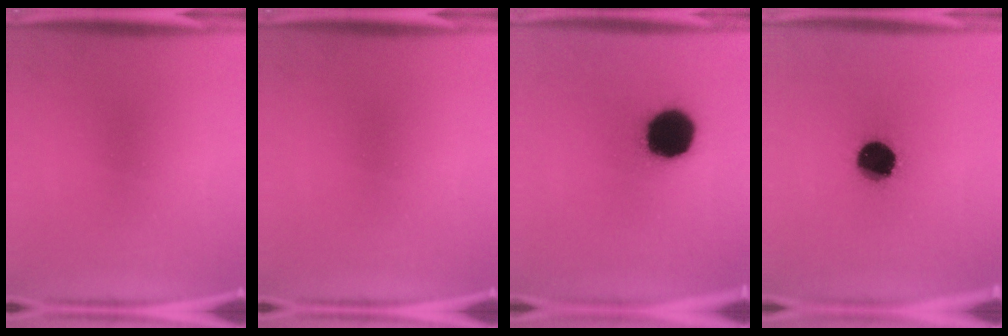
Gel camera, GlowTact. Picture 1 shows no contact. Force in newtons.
{"total": 0.0}
{"total": 17.0}
{"total": 13.6}